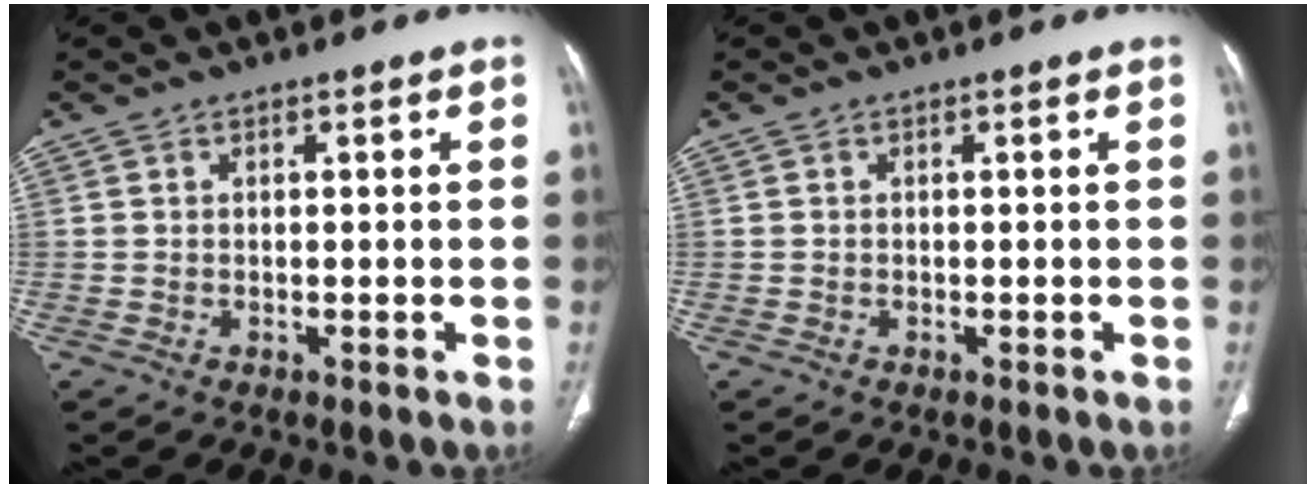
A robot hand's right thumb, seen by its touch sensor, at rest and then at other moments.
{"total": 0.0}